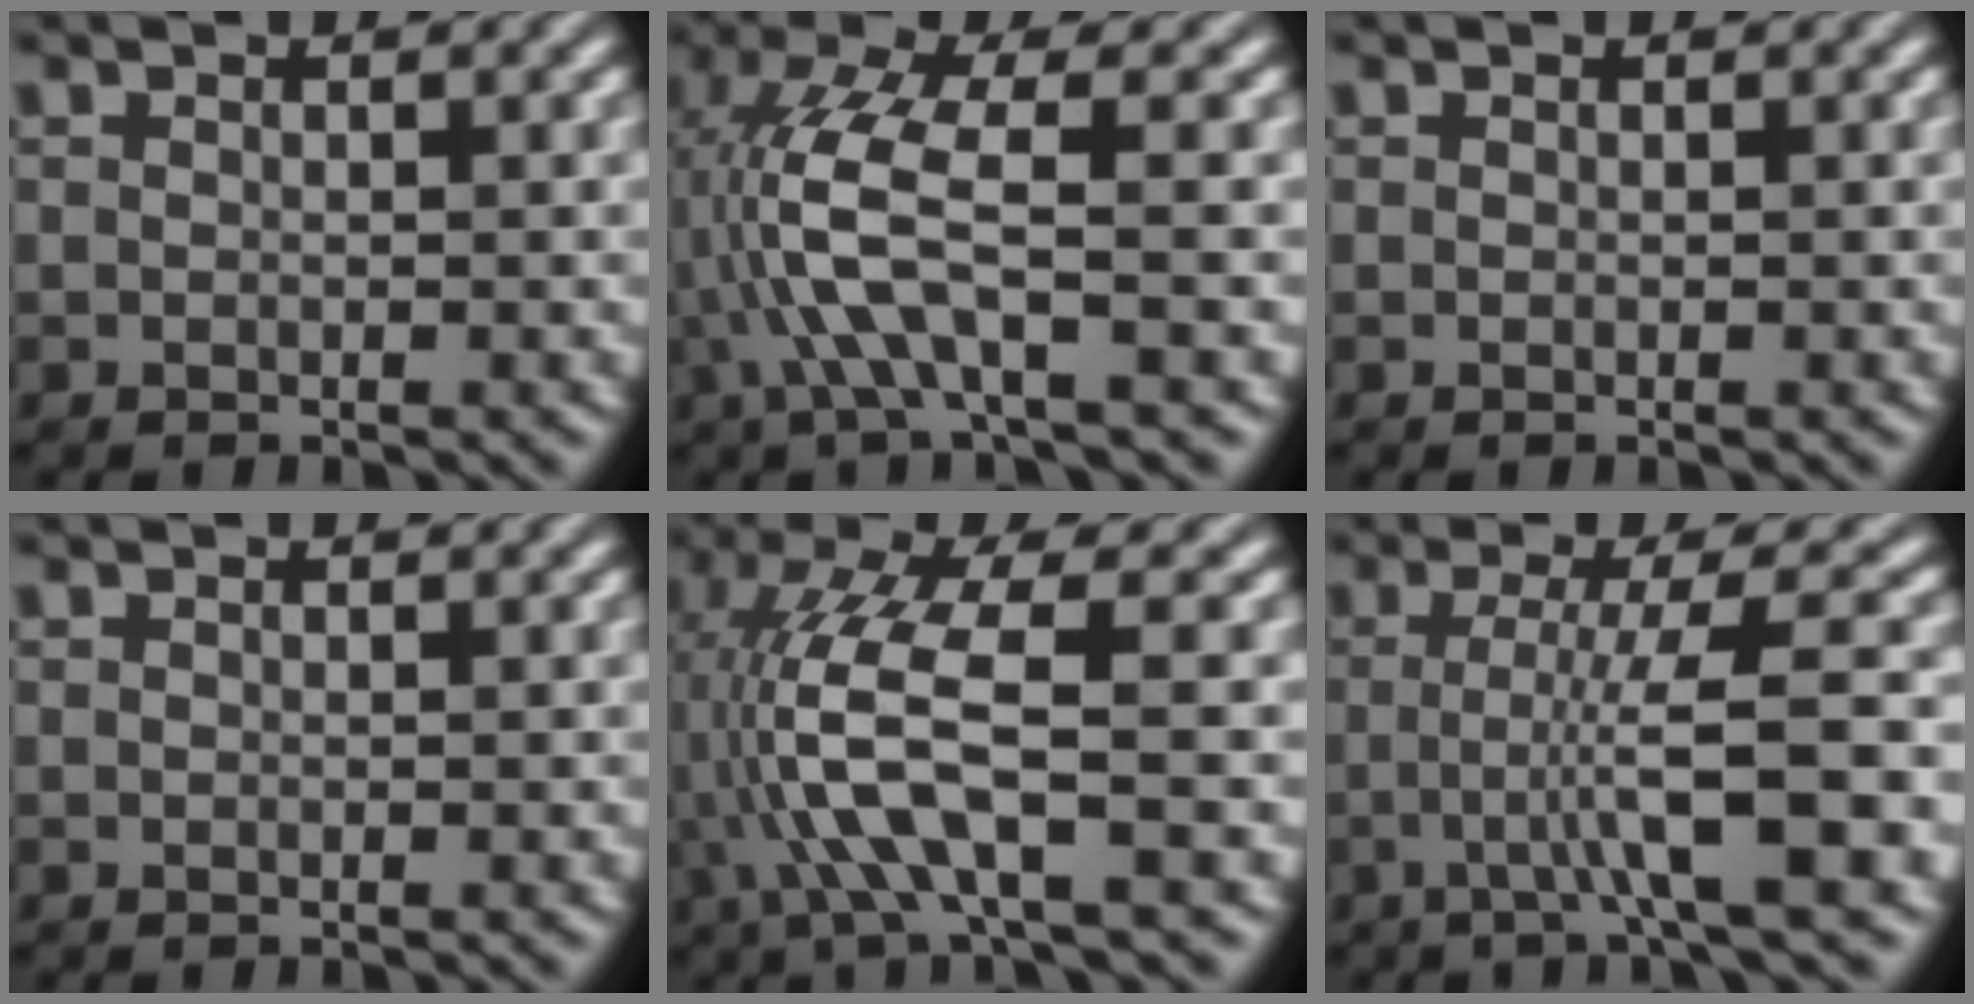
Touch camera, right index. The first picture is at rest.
{"total": 5.1, "force": [-0.1, 1.0, 5.0], "torque": [-0.118, -0.011, 0.003]}
{"total": 0.0}
{"total": 0.0}
{"total": 6.4, "force": [-0.2, 1.6, 6.2], "torque": [-0.136, -0.013, 0.005]}
{"total": 5.0, "force": [-0.9, -0.4, 4.9], "torque": [-0.079, -0.010, -0.007]}